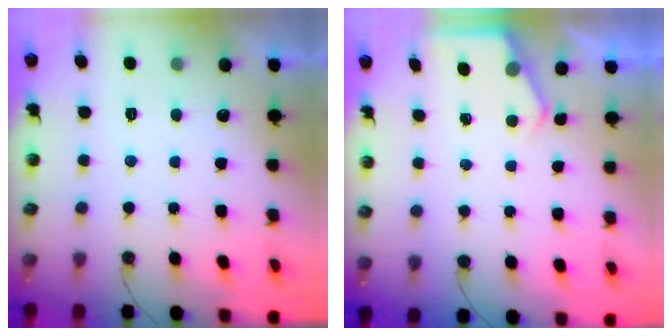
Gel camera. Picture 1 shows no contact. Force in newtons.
{"total": 2.7, "press": 2.7, "slide": 0.5}